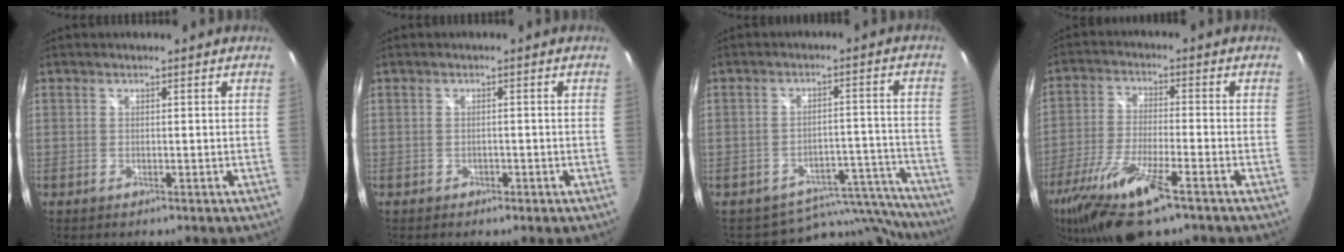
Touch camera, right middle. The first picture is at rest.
{"total": 1.0, "force": [-0.6, 0.7, 0.3], "torque": [-0.005, -0.003, -0.010]}
{"total": 12.7, "force": [-12.1, 4.0, 0.4], "torque": [0.008, 0.039, -0.152]}
{"total": 15.7, "force": [-10.1, 3.3, 11.6], "torque": [-0.243, -0.046, -0.188]}